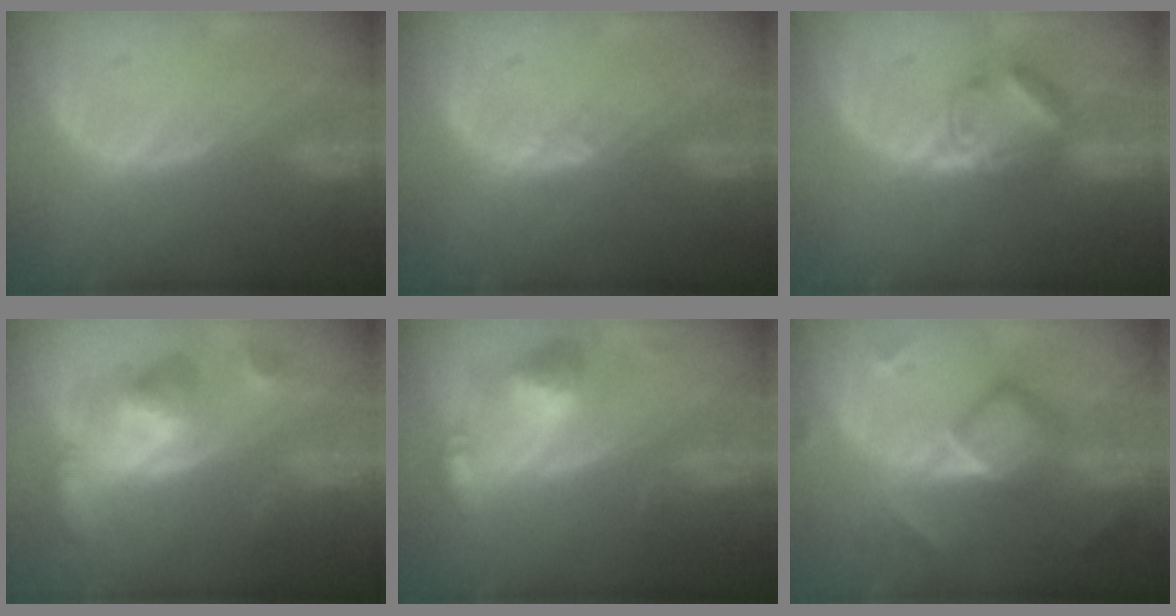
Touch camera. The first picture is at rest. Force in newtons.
{"total": 1.4, "press": 1.2, "slide": 0.8}
{"total": 5.1, "press": 5.0, "slide": 1.1}
{"total": 7.3, "press": 7.3, "slide": 0.5}
{"total": 6.5, "press": 6.0, "slide": 2.4}
{"total": 7.9, "press": 7.9, "slide": 0.4}